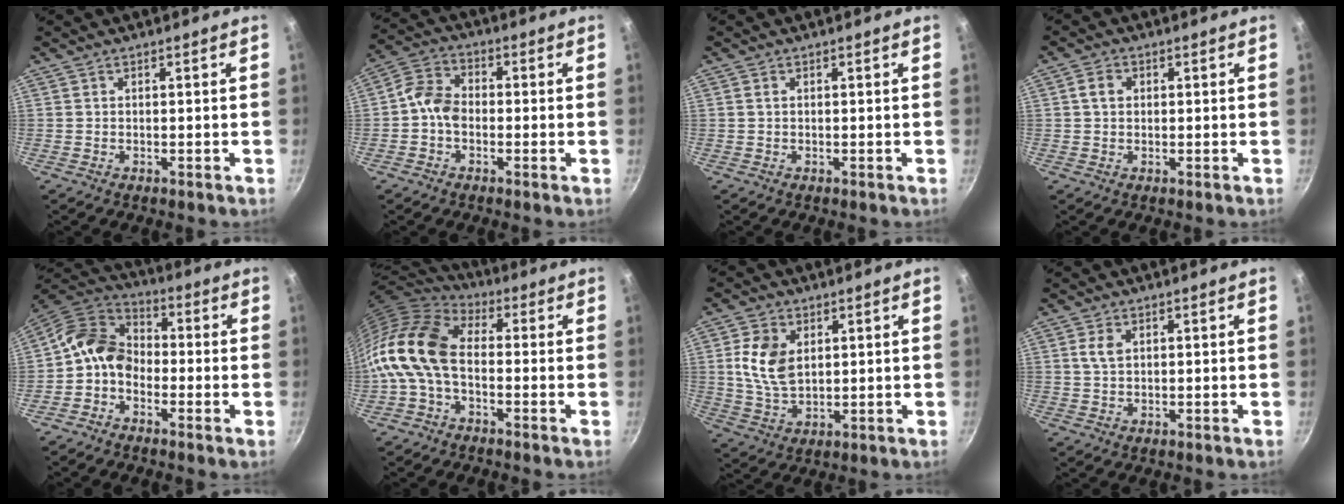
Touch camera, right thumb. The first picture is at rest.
{"total": 6.0, "force": [-1.3, 4.3, 3.9], "torque": [-0.067, 0.028, -0.041]}
{"total": 0.7, "force": [0.3, 0.5, 0.5], "torque": [-0.010, 0.002, 0.004]}
{"total": 3.0, "force": [0.7, 2.3, 1.8], "torque": [-0.023, 0.005, 0.009]}
{"total": 9.1, "force": [-2.5, 6.9, 5.5], "torque": [-0.081, 0.041, -0.075]}
{"total": 14.3, "force": [-2.1, 8.8, 11.0], "torque": [-0.211, 0.029, -0.061]}
{"total": 9.3, "force": [2.3, 6.1, 6.7], "torque": [-0.120, -0.014, 0.048]}
{"total": 3.0, "force": [1.0, 1.9, 2.1], "torque": [-0.040, 0.000, 0.019]}